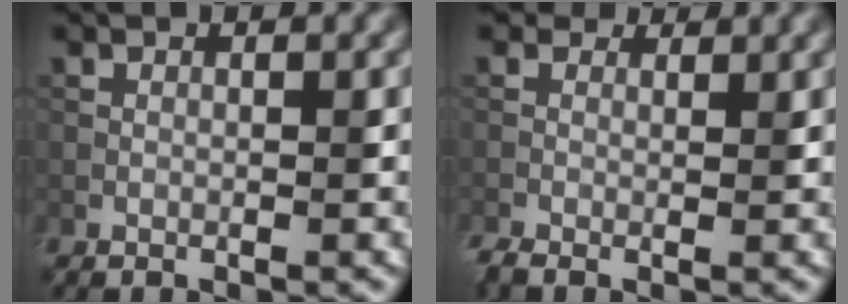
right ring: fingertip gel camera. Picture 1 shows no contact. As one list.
[{"total": 2.9, "force": [0.9, 2.1, 1.9], "torque": [-0.040, -0.005, 0.007]}]